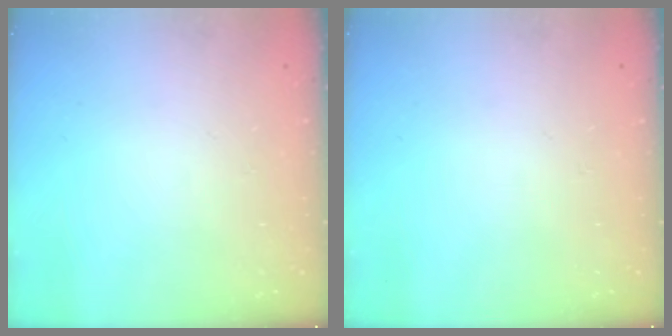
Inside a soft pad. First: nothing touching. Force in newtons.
{"total": 0.0}